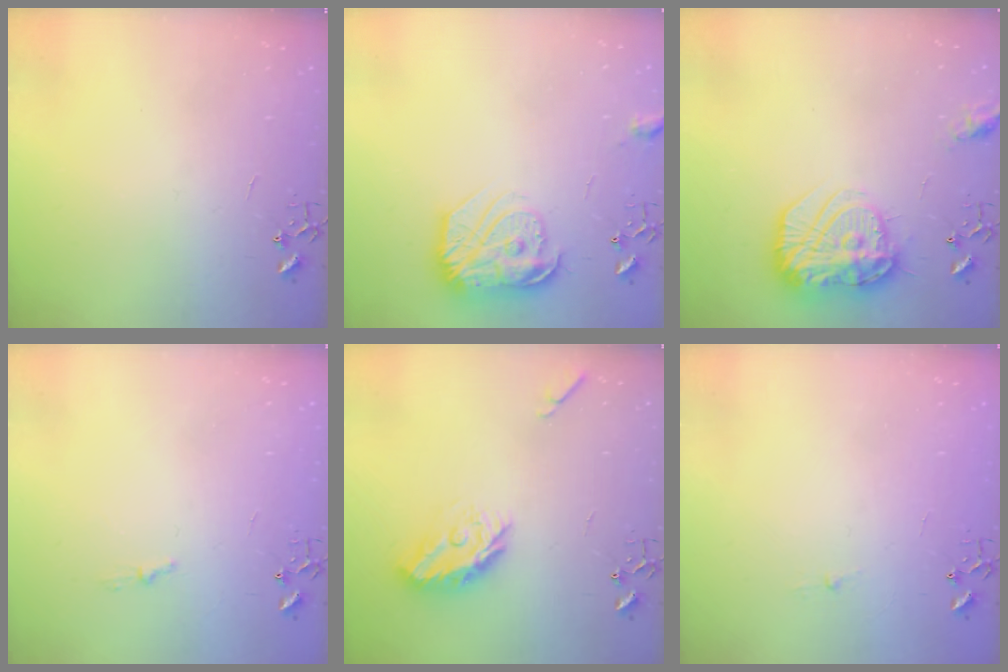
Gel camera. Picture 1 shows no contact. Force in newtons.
{"total": 17.9, "press": 17.9, "slide": 1.2}
{"total": 19.3, "press": 19.2, "slide": 1.6}
{"total": 3.8, "press": 3.7, "slide": 0.5}
{"total": 12.2, "press": 12.2, "slide": 0.7}
{"total": 2.6, "press": 2.5, "slide": 0.4}